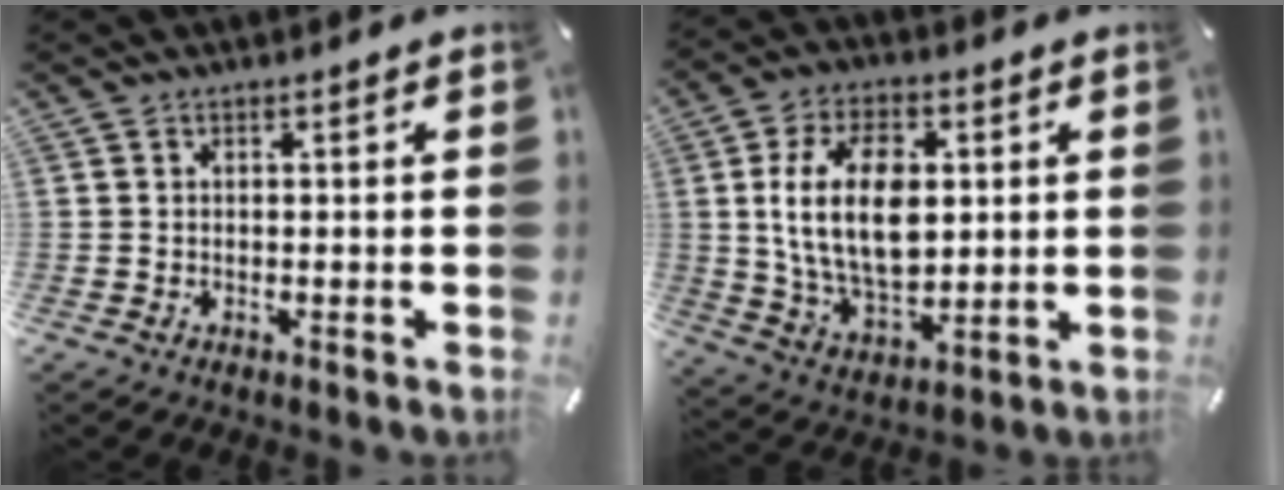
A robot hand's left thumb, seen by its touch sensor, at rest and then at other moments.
{"total": 16.7, "force": [2.4, 10.8, 12.5], "torque": [-0.258, 0.003, 0.041]}